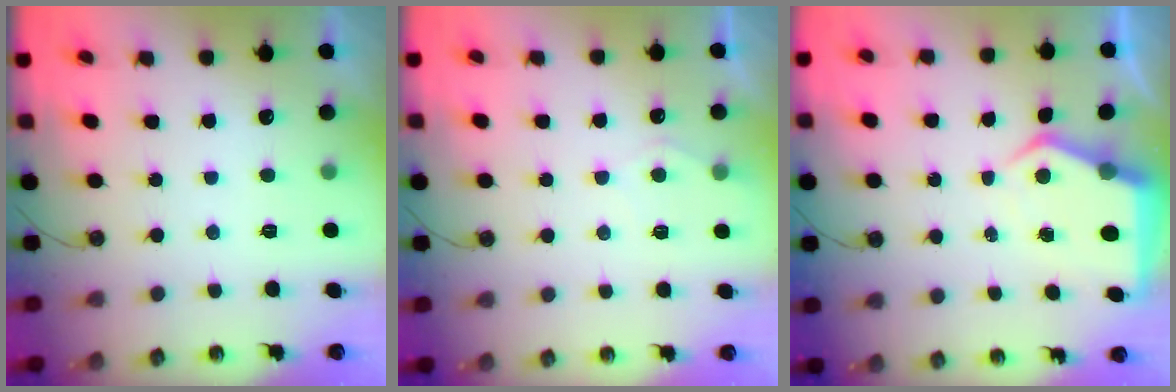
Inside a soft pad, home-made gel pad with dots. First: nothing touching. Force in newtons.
{"total": 5.5, "press": 5.5, "slide": 0.6}
{"total": 6.6, "press": 6.6, "slide": 0.6}